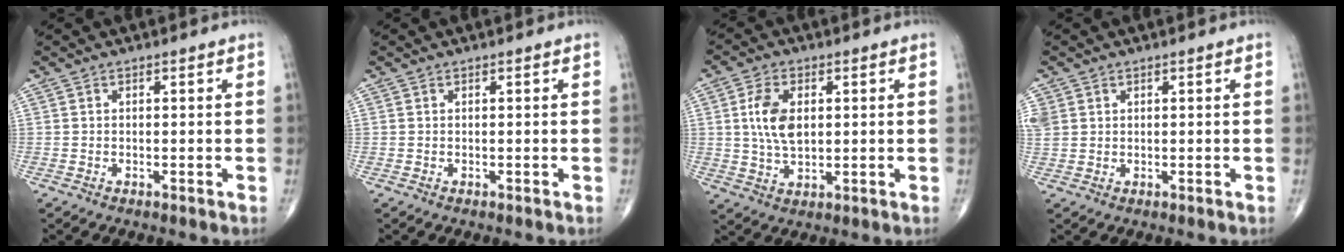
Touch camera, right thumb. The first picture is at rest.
{"total": 0.0}
{"total": 8.2, "force": [1.4, 4.8, 6.5], "torque": [-0.121, -0.006, 0.028]}
{"total": 5.5, "force": [1.6, 4.8, 2.1], "torque": [-0.065, 0.009, 0.041]}